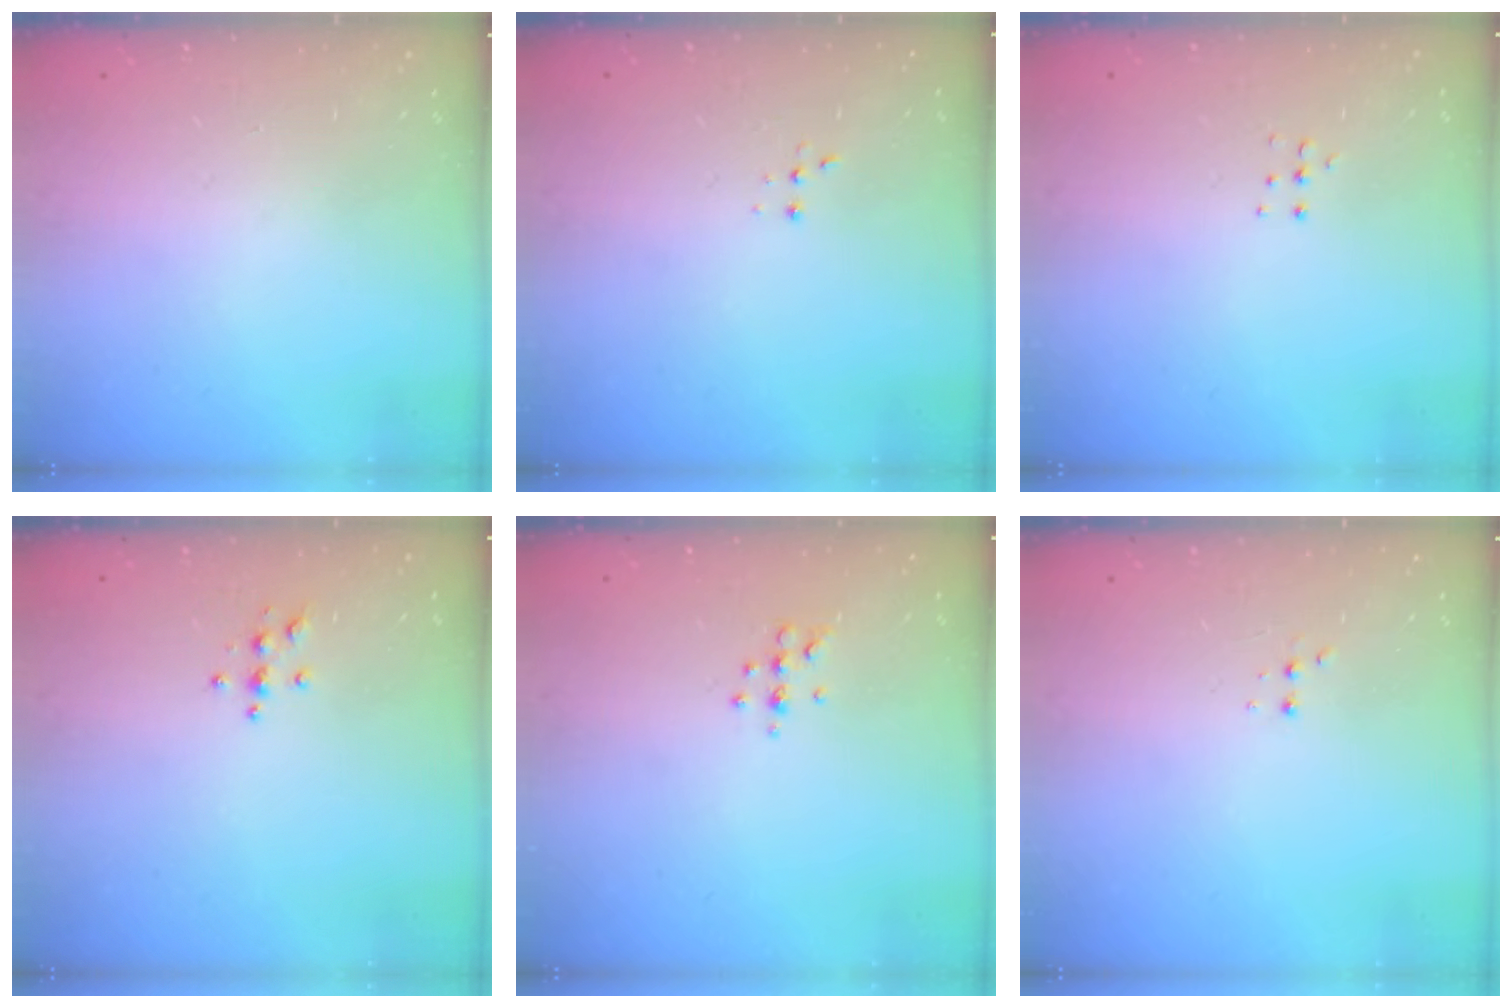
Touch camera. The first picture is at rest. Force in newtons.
{"total": 2.7, "press": 2.7, "slide": 0.5}
{"total": 4.0, "press": 4.0, "slide": 0.5}
{"total": 3.8, "press": 3.8, "slide": 0.4}
{"total": 4.8, "press": 4.4, "slide": 1.8}
{"total": 2.9, "press": 2.7, "slide": 1.0}